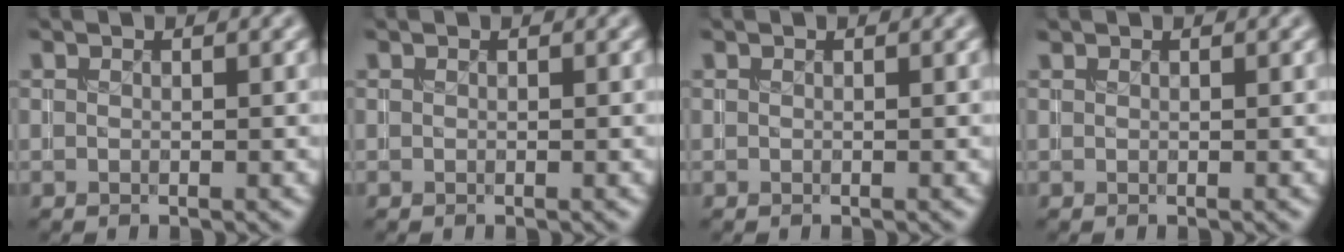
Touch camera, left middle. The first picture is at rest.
{"total": 0.0}
{"total": 0.0}
{"total": 0.0}